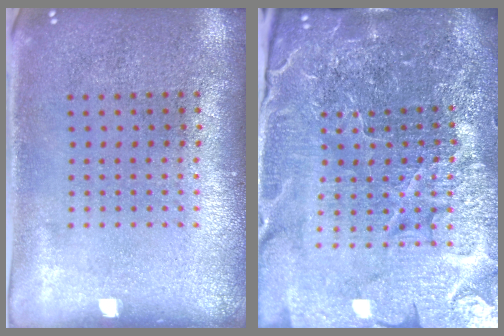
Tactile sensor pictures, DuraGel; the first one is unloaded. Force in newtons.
{"total": 6.7, "press": 5.8, "slide": 3.2}